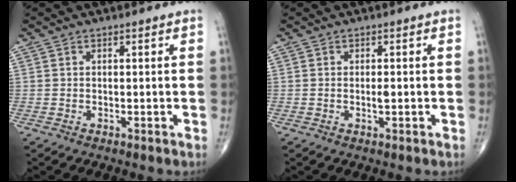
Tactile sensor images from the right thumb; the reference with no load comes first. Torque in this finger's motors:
{"motor_torque": [0.37, 0.16, 0.37, -0.25, 0.04]}